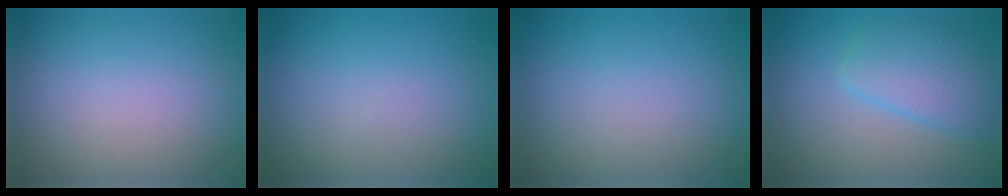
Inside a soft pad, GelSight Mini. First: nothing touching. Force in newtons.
{"total": 0.0}
{"total": 0.0}
{"total": 4.1, "press": 4.1, "slide": 0.2}